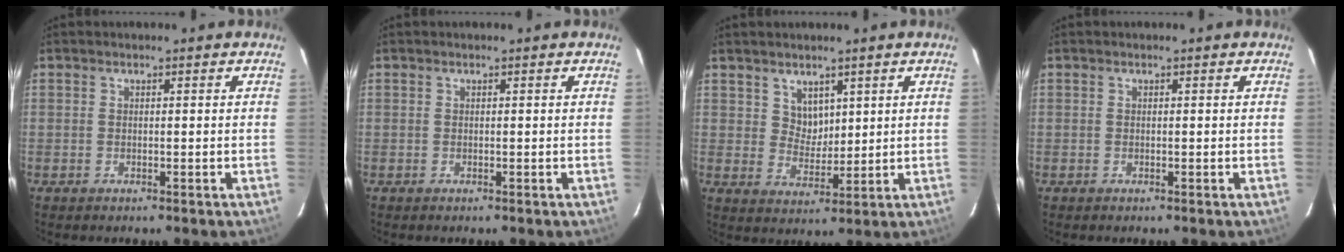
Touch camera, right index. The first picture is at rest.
{"total": 0.0}
{"total": 4.5, "force": [2.8, 3.3, 1.3], "torque": [-0.014, 0.003, 0.056]}
{"total": 0.0}